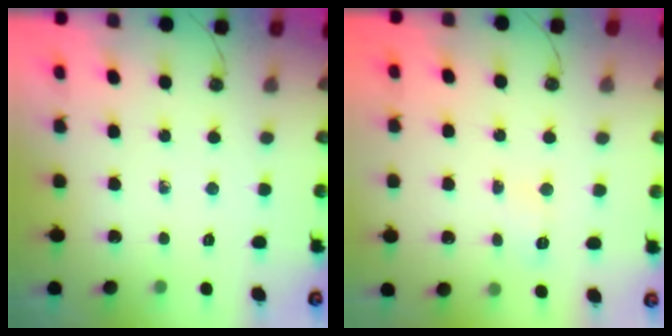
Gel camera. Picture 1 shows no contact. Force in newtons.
{"total": 3.7, "press": 3.6, "slide": 0.5}